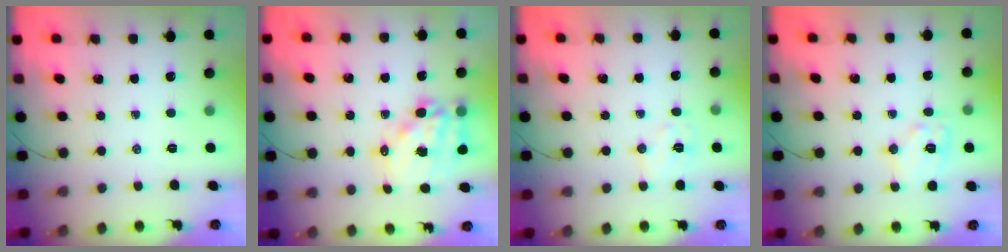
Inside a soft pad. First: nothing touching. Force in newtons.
{"total": 14.4, "press": 14.0, "slide": 3.2}
{"total": 5.6, "press": 5.5, "slide": 0.9}
{"total": 10.6, "press": 10.6, "slide": 0.6}